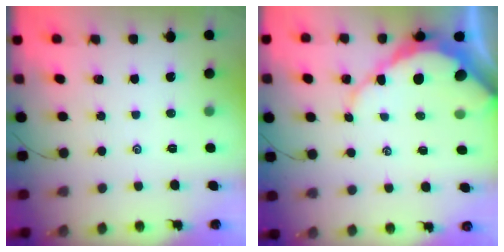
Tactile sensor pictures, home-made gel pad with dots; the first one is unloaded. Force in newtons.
{"total": 10.3, "press": 10.2, "slide": 1.3}